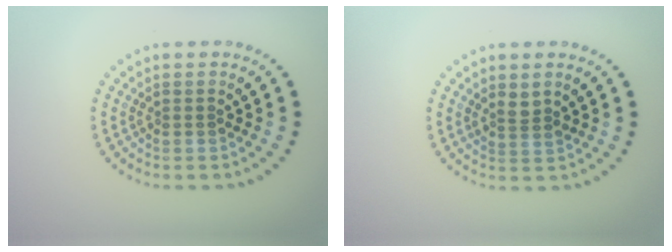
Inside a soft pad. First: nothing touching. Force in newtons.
{"total": 1.5, "press": 1.3, "slide": 0.8}